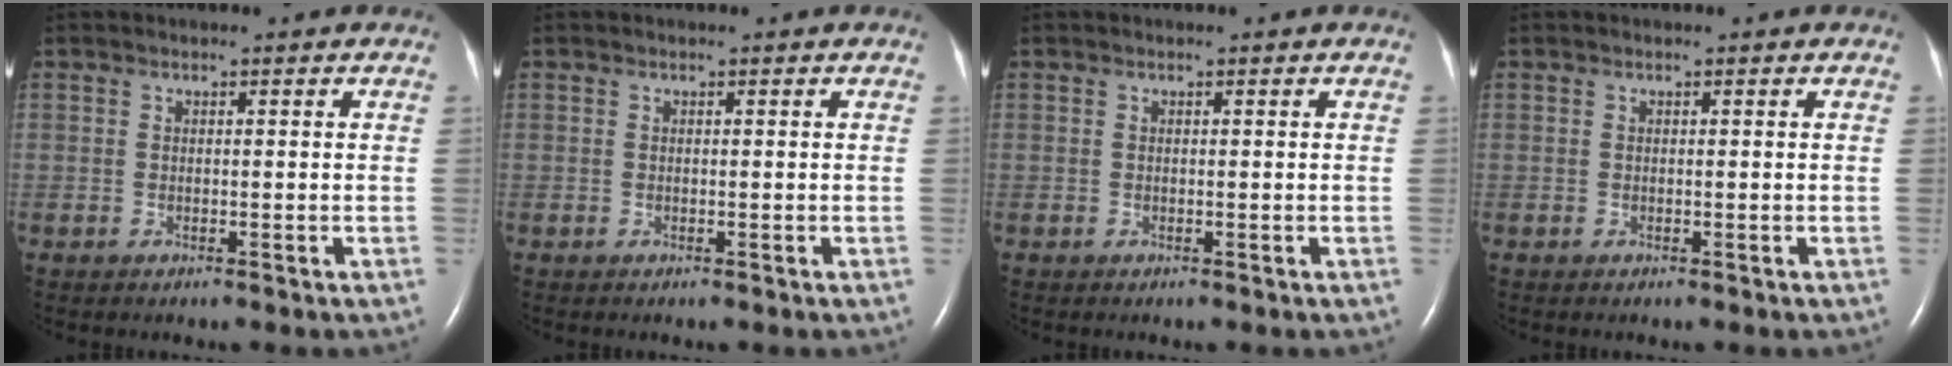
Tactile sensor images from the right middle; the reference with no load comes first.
{"total": 0.0}
{"total": 0.0}
{"total": 0.0}